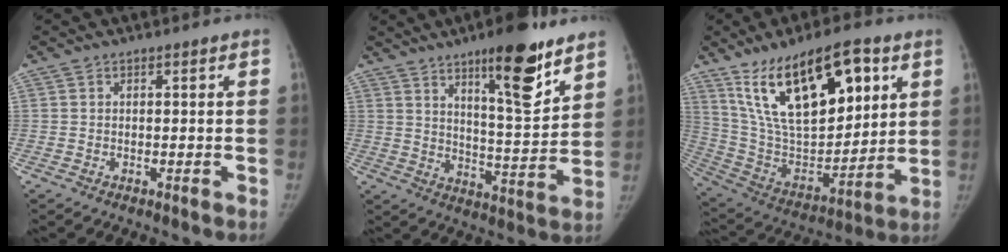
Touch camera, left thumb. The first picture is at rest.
{"total": 15.4, "force": [9.6, 3.6, 11.5], "torque": [-0.146, -0.066, 0.152]}
{"total": 25.6, "force": [12.2, 11.5, 19.4], "torque": [-0.297, -0.037, 0.229]}